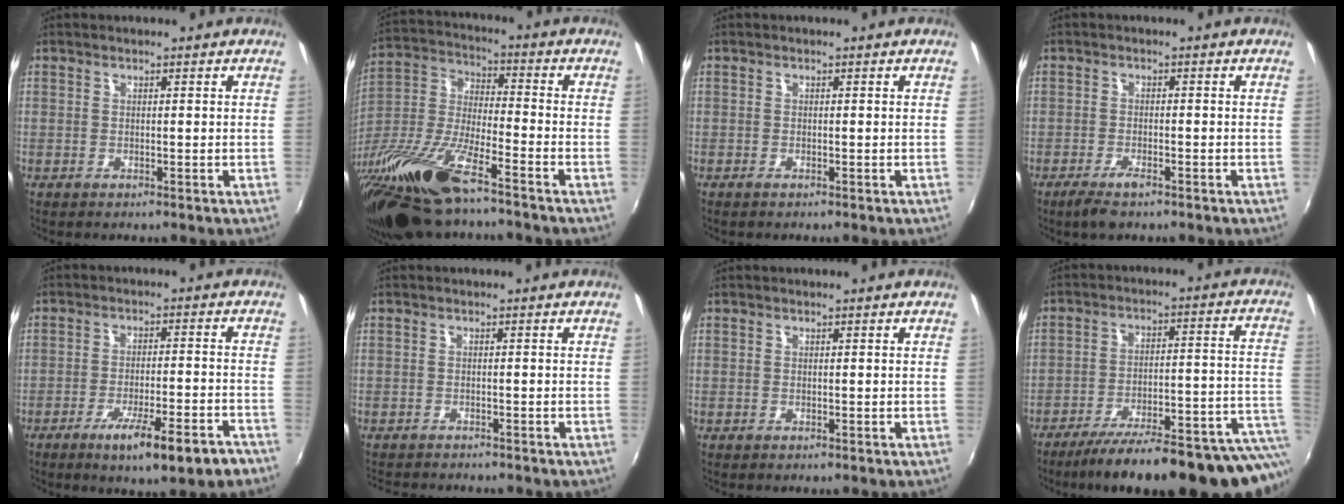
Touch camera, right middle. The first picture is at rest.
{"total": 21.8, "force": [-15.4, 4.9, 14.5], "torque": [-0.300, -0.030, -0.295]}
{"total": 0.7, "force": [-0.5, 0.1, 0.4], "torque": [-0.009, -0.003, -0.011]}
{"total": 3.9, "force": [-2.8, 1.1, 2.6], "torque": [-0.064, -0.009, -0.053]}
{"total": 11.4, "force": [-7.4, 1.6, 8.5], "torque": [-0.146, -0.026, -0.106]}
{"total": 3.9, "force": [-3.7, 0.6, 1.0], "torque": [-0.030, -0.016, -0.062]}
{"total": 0.0}
{"total": 24.1, "force": [-18.2, 3.0, 15.5], "torque": [-0.196, -0.044, -0.253]}